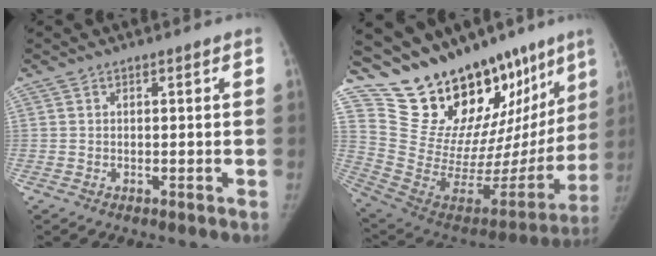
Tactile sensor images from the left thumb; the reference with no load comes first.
{"total": 31.3, "force": [24.1, 12.0, 16.0], "torque": [-0.217, -0.126, 0.373]}